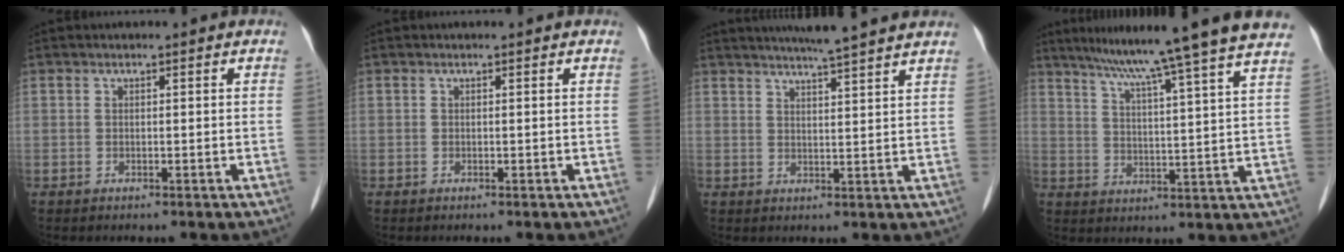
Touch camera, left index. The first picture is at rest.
{"total": 0.0}
{"total": 10.3, "force": [9.2, -0.6, 4.6], "torque": [-0.072, 0.014, 0.117]}
{"total": 19.4, "force": [16.6, -2.1, 9.9], "torque": [-0.159, -0.018, 0.216]}